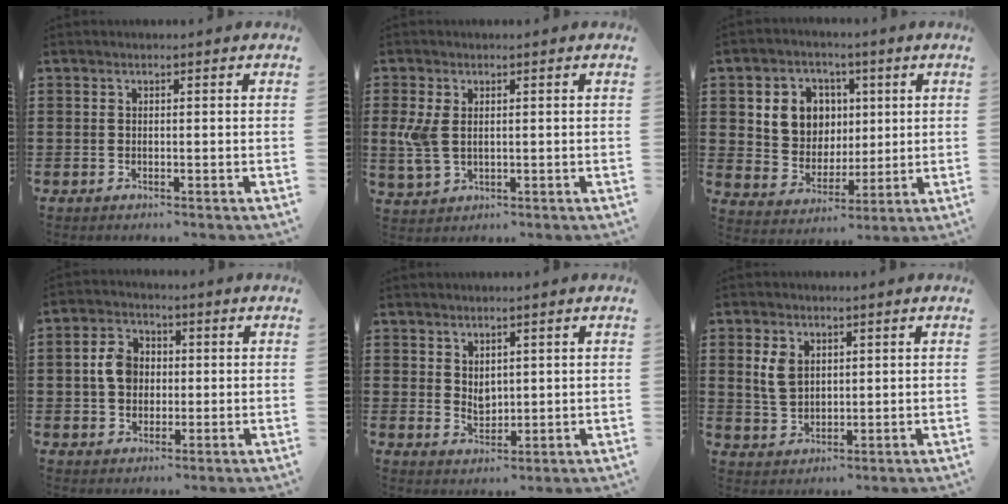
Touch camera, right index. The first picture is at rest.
{"total": 4.7, "force": [0.7, 2.8, 3.7], "torque": [-0.098, 0.000, 0.007]}
{"total": 7.9, "force": [2.2, 7.2, 2.5], "torque": [-0.071, 0.010, 0.039]}
{"total": 5.6, "force": [0.2, 4.5, 3.4], "torque": [-0.084, 0.015, -0.002]}
{"total": 2.7, "force": [1.8, 1.8, 0.8], "torque": [-0.023, 0.004, 0.035]}
{"total": 4.7, "force": [1.4, 3.3, 3.0], "torque": [-0.077, 0.009, 0.023]}